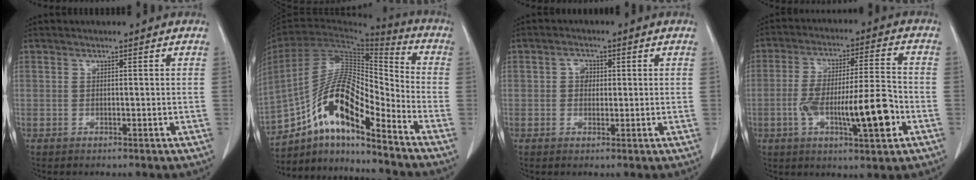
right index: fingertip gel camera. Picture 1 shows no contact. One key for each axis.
{"total": 16.1, "fx": -10.3, "fy": 3.6, "fz": 11.8, "tx": -0.221, "ty": 0.024, "tz": -0.183}
{"total": 2.2, "fx": 0.3, "fy": 1.8, "fz": 1.3, "tx": -0.018, "ty": 0.005, "tz": 0.001}
{"total": 13.2, "fx": -3.9, "fy": 2.0, "fz": 12.4, "tx": -0.213, "ty": 0.009, "tz": -0.059}